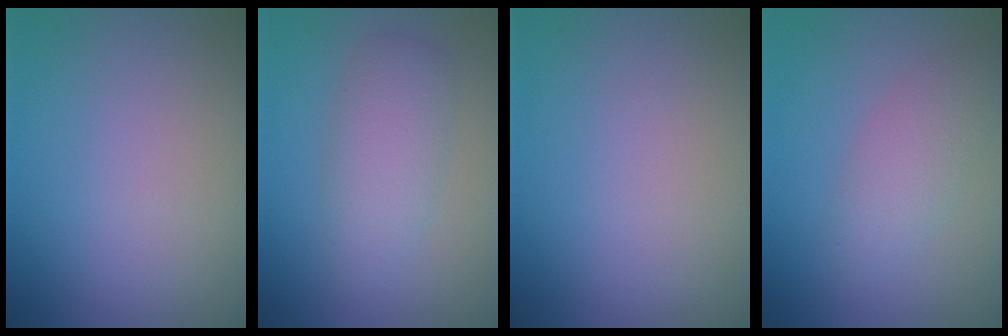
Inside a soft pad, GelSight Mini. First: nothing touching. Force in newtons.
{"total": 2.9, "press": 2.9, "slide": 0.2}
{"total": 0.0}
{"total": 2.9, "press": 2.9, "slide": 0.1}